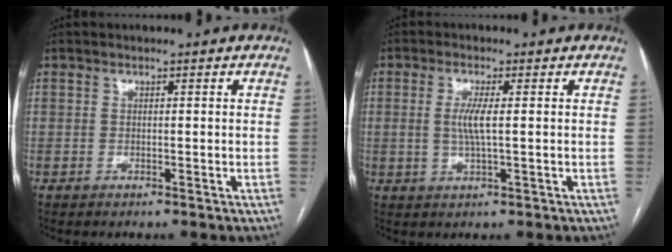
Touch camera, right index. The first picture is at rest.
{"total": 3.7, "force": [0.3, 0.3, 3.7], "torque": [-0.079, -0.004, 0.005]}